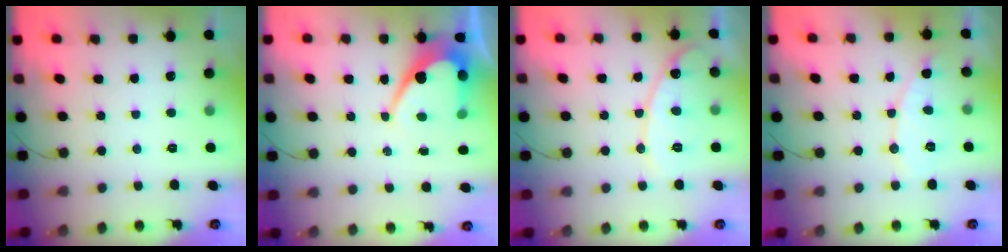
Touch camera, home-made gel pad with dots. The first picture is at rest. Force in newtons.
{"total": 9.6, "press": 9.5, "slide": 0.8}
{"total": 11.5, "press": 11.4, "slide": 1.0}
{"total": 6.9, "press": 6.9, "slide": 0.3}